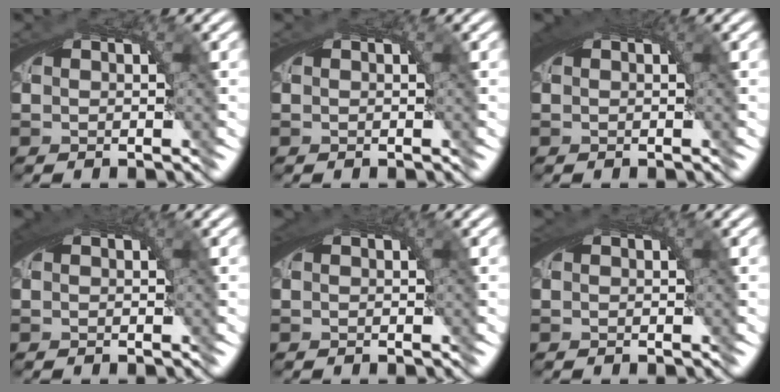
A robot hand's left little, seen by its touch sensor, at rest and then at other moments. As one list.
[{"total": 0.0}, {"total": 2.0, "force": [0.7, 0.5, 1.8], "torque": [-0.026, 0.006, 0.010]}, {"total": 1.5, "force": [0.5, 0.2, 1.4], "torque": [-0.020, 0.005, 0.008]}, {"total": 1.2, "force": [0.3, 0.2, 1.1], "torque": [-0.017, 0.003, 0.006]}, {"total": 0.7, "force": [0.2, 0.1, 0.6], "torque": [-0.011, 0.001, 0.004]}]